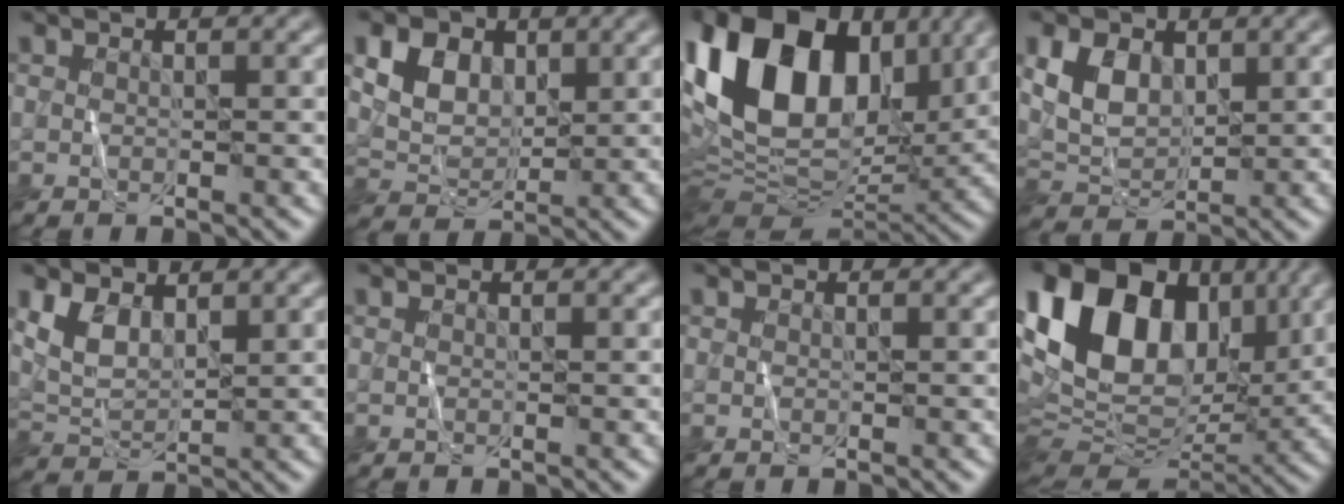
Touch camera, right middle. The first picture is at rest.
{"total": 4.8, "force": [1.9, 3.5, 2.8], "torque": [-0.068, -0.008, 0.039]}
{"total": 18.0, "force": [5.3, 11.7, 12.6], "torque": [-0.247, 0.036, 0.084]}
{"total": 4.1, "force": [1.3, 2.7, 2.7], "torque": [-0.063, 0.000, 0.026]}
{"total": 3.2, "force": [1.6, 1.8, 2.1], "torque": [-0.054, -0.003, 0.037]}
{"total": 0.0}
{"total": 0.0}
{"total": 17.8, "force": [6.5, 11.5, 11.9], "torque": [-0.237, 0.043, 0.113]}